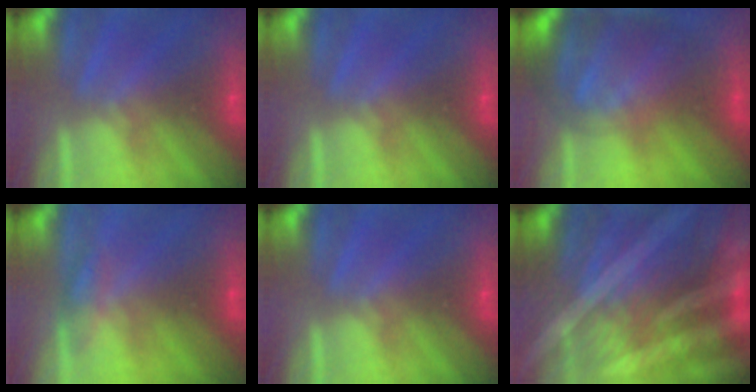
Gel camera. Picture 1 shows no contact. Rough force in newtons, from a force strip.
{"total": 0.0}
{"total": 5.8}
{"total": 3.7}
{"total": 0.0}
{"total": 6.9}